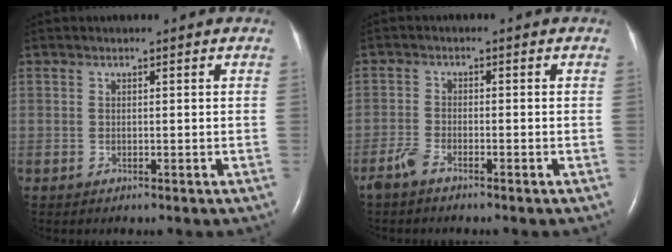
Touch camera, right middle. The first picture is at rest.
{"total": 2.5, "force": [-2.0, 0.5, 1.3], "torque": [-0.038, -0.003, -0.043]}